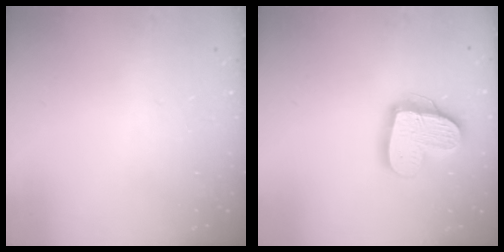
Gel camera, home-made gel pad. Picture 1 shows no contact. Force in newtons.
{"total": 15.6, "press": 15.5, "slide": 1.4}